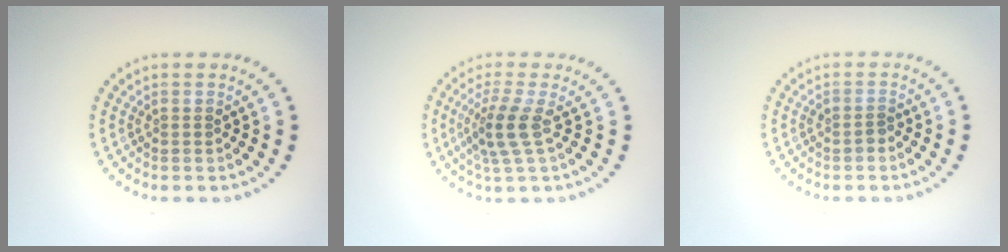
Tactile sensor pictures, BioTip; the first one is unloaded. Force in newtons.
{"total": 3.0, "press": 2.3, "slide": 1.8}
{"total": 0.7, "press": 0.7, "slide": 0.3}